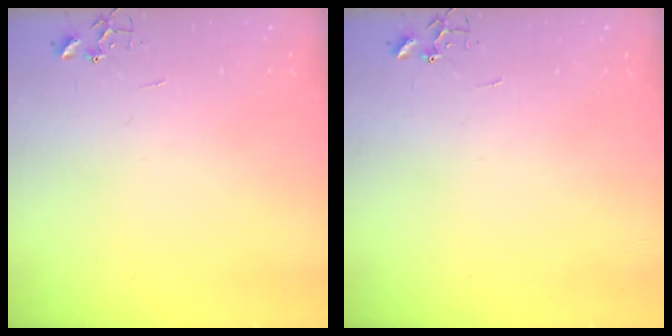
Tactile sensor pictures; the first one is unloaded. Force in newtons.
{"total": 0.0}